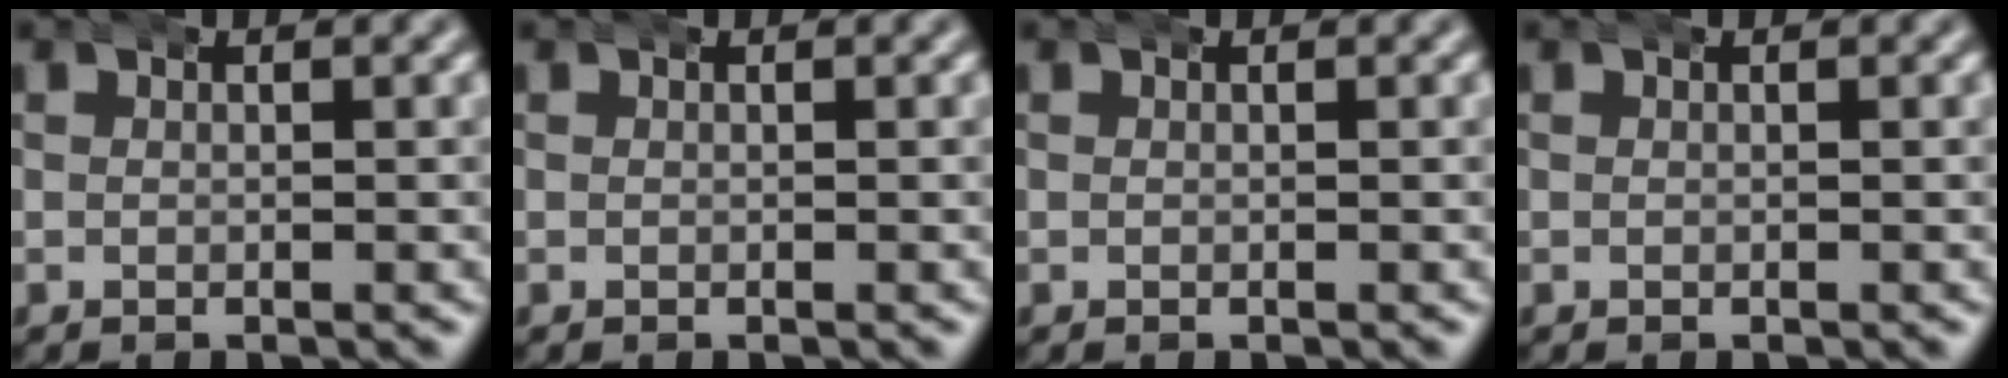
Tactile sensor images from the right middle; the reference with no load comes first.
{"total": 0.0}
{"total": 0.0}
{"total": 0.0}